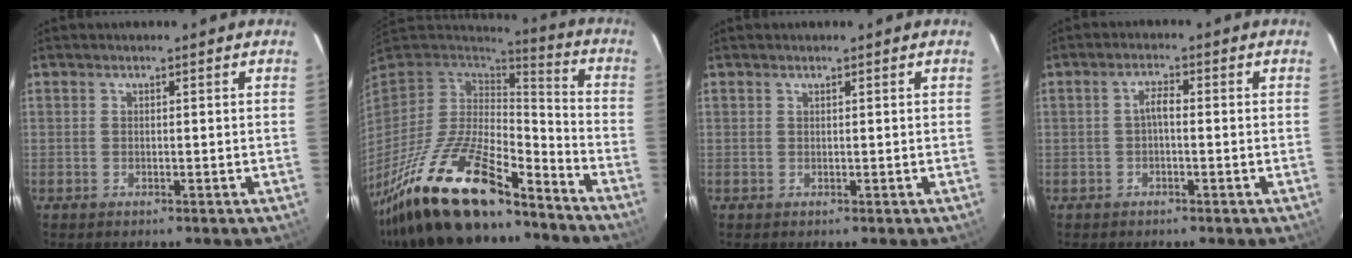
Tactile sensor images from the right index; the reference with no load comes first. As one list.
[{"total": 24.6, "force": [-17.4, 7.6, 15.7], "torque": [-0.309, -0.039, -0.301]}, {"total": 0.0}, {"total": 2.1, "force": [-0.4, 0.7, 2.0], "torque": [-0.039, 0.010, -0.008]}]